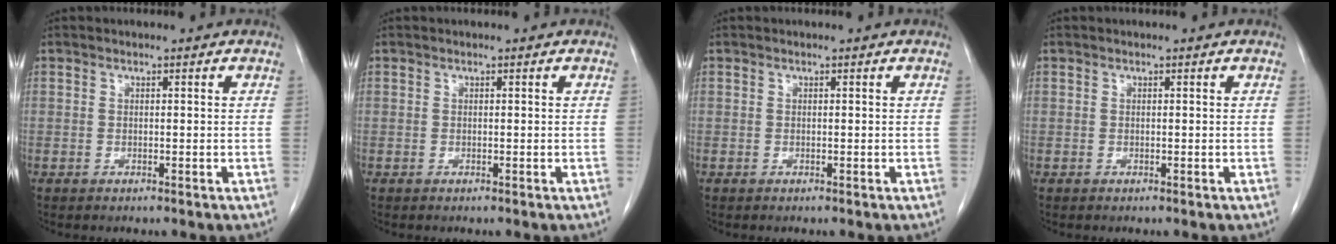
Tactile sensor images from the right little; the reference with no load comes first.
{"total": 0.0}
{"total": 0.0}
{"total": 0.0}